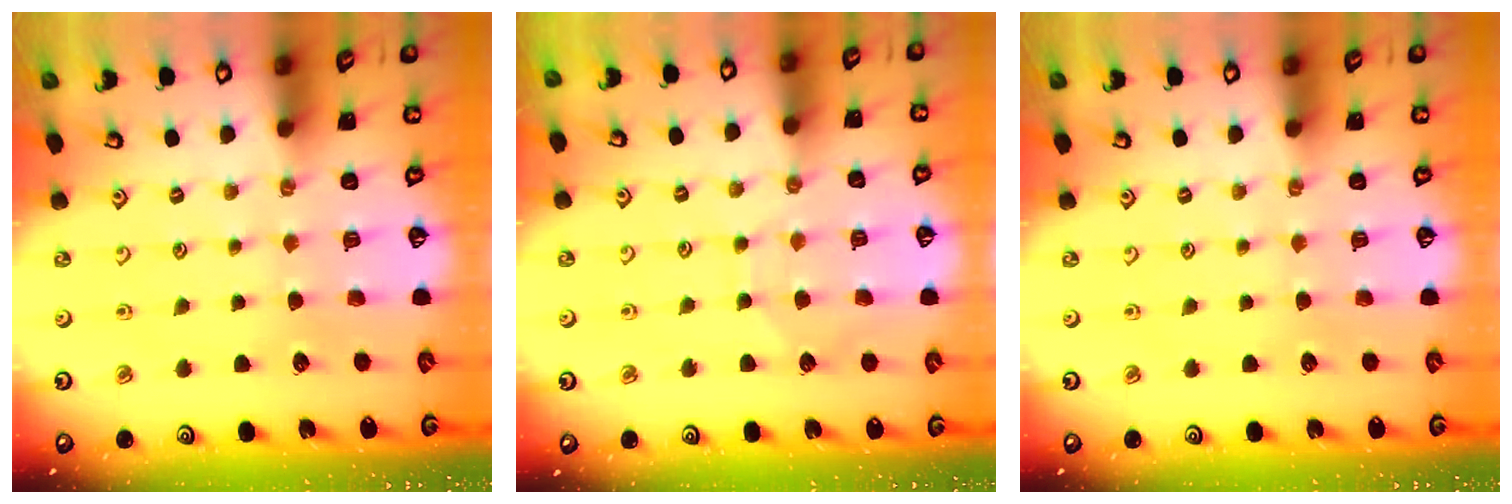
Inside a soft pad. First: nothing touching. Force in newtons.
{"total": 5.0, "press": 5.0, "slide": 0.5}
{"total": 0.0}